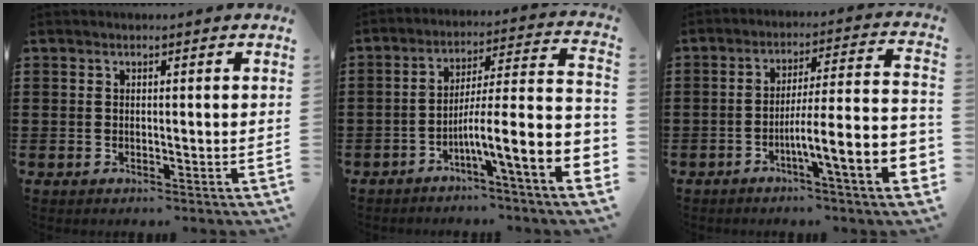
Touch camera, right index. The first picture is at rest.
{"total": 9.4, "force": [-3.4, 0.1, 8.7], "torque": [-0.150, -0.039, -0.075]}
{"total": 8.9, "force": [-3.8, 0.2, 8.1], "torque": [-0.133, -0.032, -0.076]}